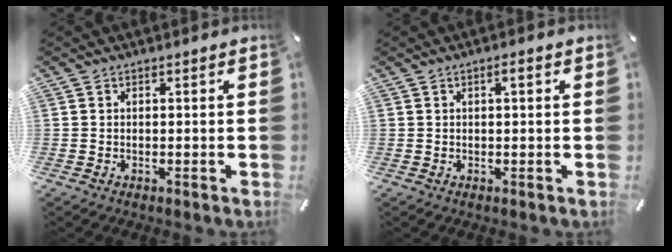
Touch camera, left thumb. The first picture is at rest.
{"total": 1.7, "force": [0.5, 0.3, 1.6], "torque": [-0.023, 0.001, 0.005]}